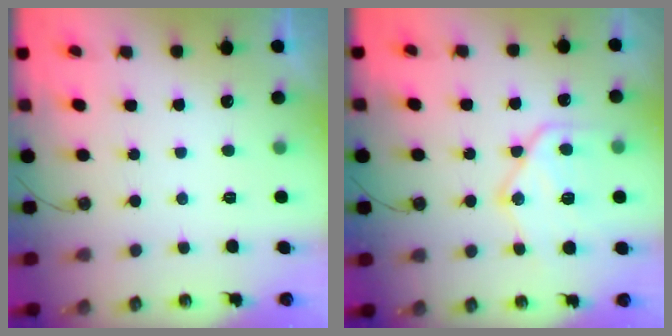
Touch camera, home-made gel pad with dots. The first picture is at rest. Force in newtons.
{"total": 17.2, "press": 17.1, "slide": 1.8}